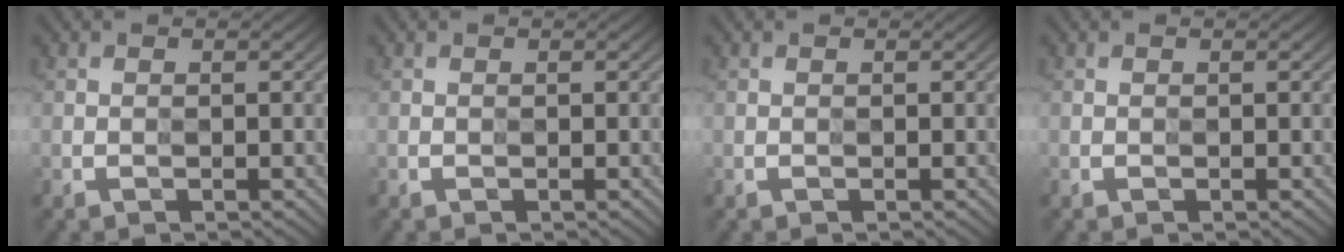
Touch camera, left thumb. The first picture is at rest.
{"total": 0.0}
{"total": 0.0}
{"total": 0.0}